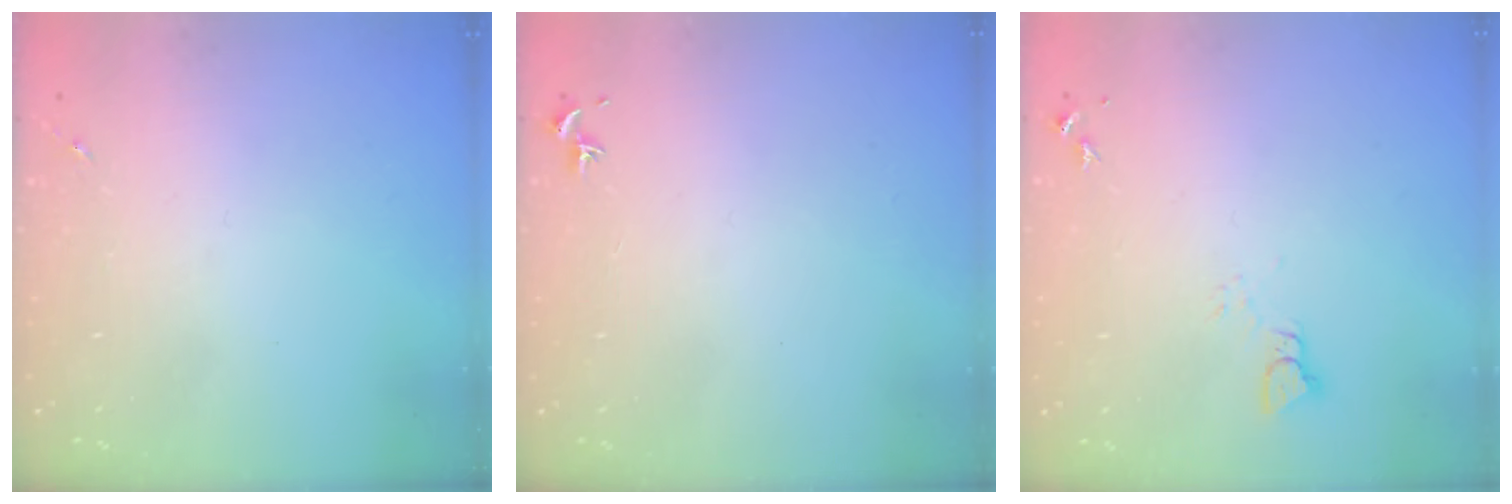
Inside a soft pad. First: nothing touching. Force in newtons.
{"total": 0.7, "press": 0.6, "slide": 0.5}
{"total": 2.5, "press": 2.5, "slide": 0.1}